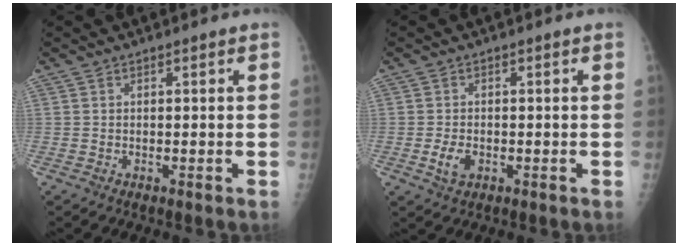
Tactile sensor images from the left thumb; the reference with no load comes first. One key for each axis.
{"total": 3.2, "fx": -0.9, "fy": 2.1, "fz": 2.2, "tx": -0.040, "ty": 0.000, "tz": -0.014}